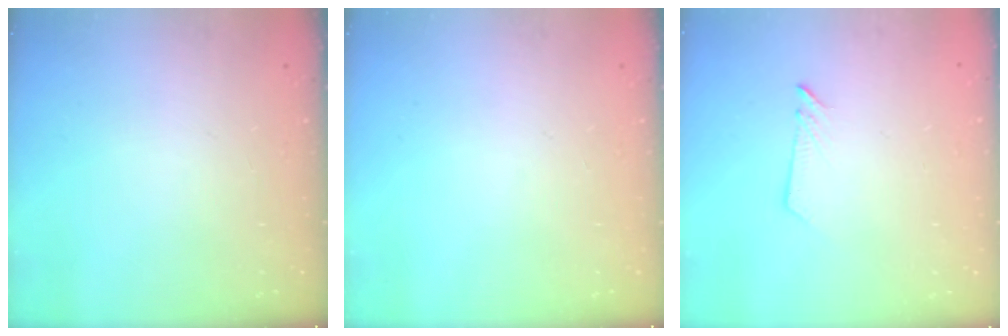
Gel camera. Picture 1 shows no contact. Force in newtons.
{"total": 0.0}
{"total": 2.9, "press": 2.9, "slide": 0.3}